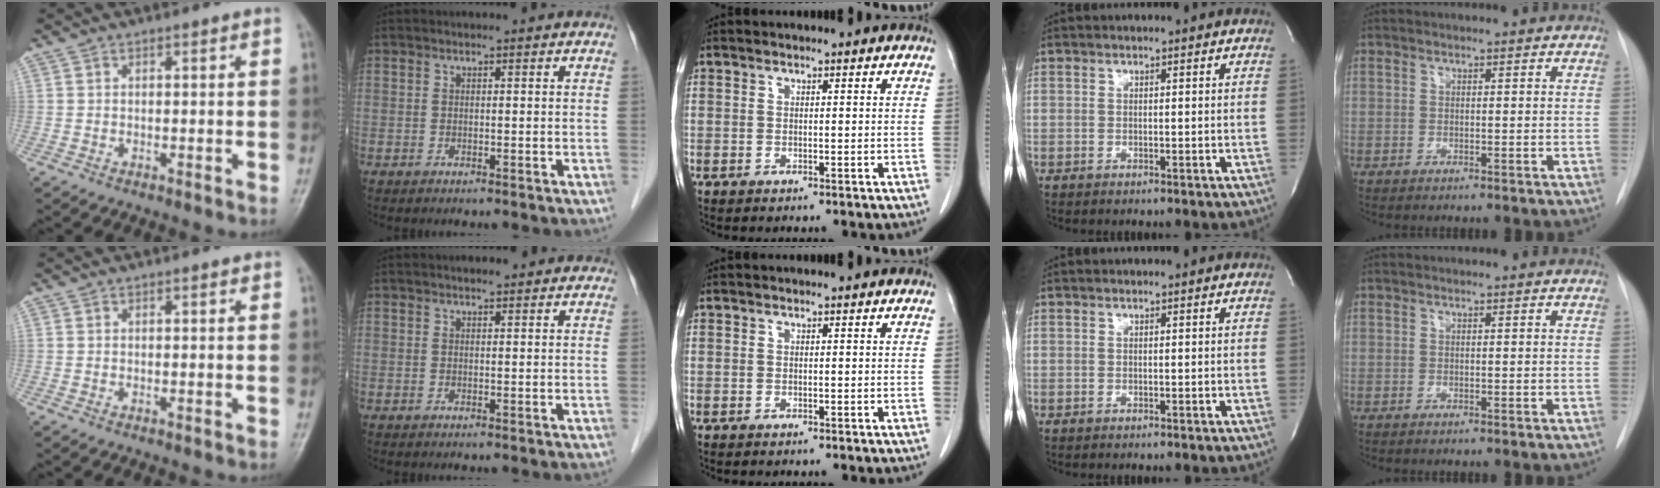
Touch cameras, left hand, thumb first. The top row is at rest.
{"index": {"total": 1.9, "force": [1.6, 0.4, 0.9], "torque": [-0.015, 0.013, 0.024]}}